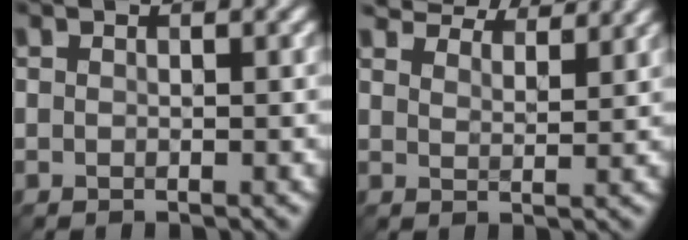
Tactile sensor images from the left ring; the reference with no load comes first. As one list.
[{"total": 7.6, "force": [7.0, 1.5, 2.5], "torque": [-0.054, -0.001, 0.103]}]